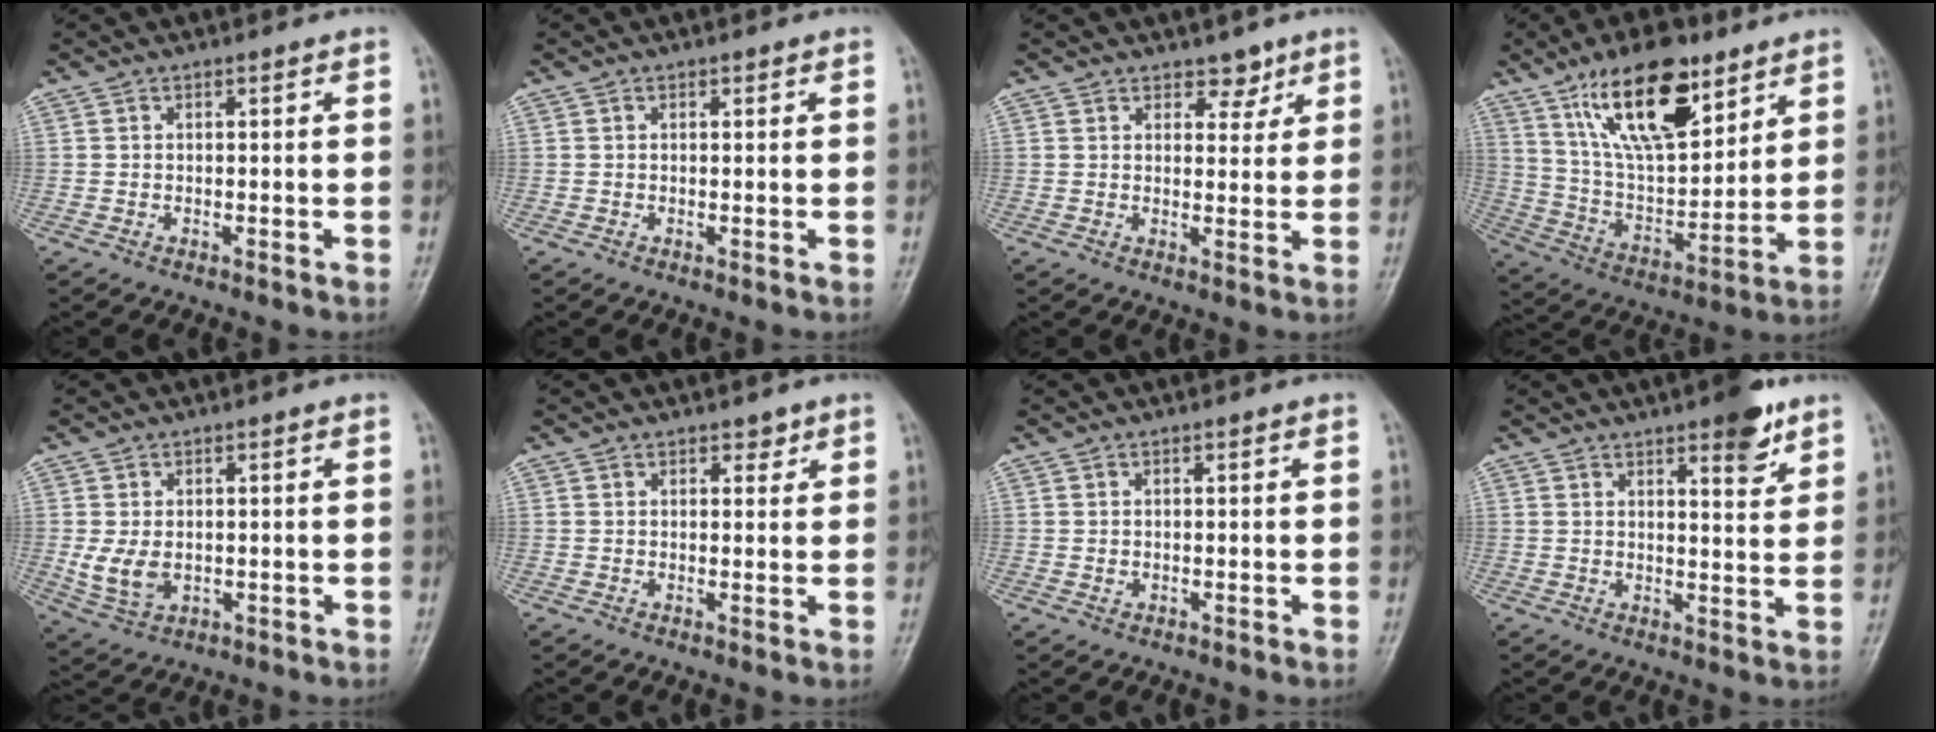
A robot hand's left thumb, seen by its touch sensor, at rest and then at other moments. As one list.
[{"total": 0.6, "force": [0.2, 0.4, 0.3], "torque": [0.000, -0.001, 0.002]}, {"total": 3.6, "force": [2.6, 2.3, 1.2], "torque": [0.011, -0.016, 0.036]}, {"total": 20.1, "force": [11.7, 8.6, 13.9], "torque": [-0.196, -0.052, 0.215]}, {"total": 5.8, "force": [-0.2, 4.1, 4.2], "torque": [-0.073, -0.009, 0.007]}, {"total": 1.9, "force": [1.4, 1.2, 0.6], "torque": [0.009, -0.007, 0.015]}, {"total": 0.8, "force": [0.0, 0.7, 0.4], "torque": [-0.006, -0.001, 0.002]}, {"total": 7.0, "force": [4.5, 2.1, 5.0], "torque": [-0.053, -0.025, 0.058]}]